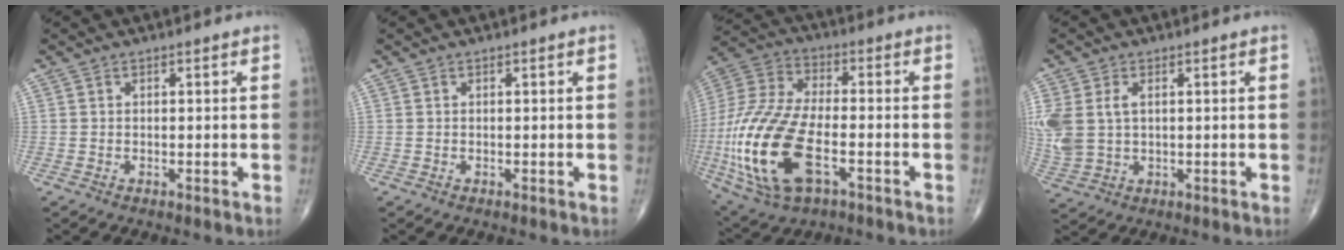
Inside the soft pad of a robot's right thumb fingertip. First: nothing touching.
{"total": 0.0}
{"total": 23.4, "force": [-6.6, 11.2, 19.5], "torque": [-0.456, -0.001, -0.114]}
{"total": 9.7, "force": [1.5, 6.5, 7.0], "torque": [-0.184, 0.005, 0.040]}